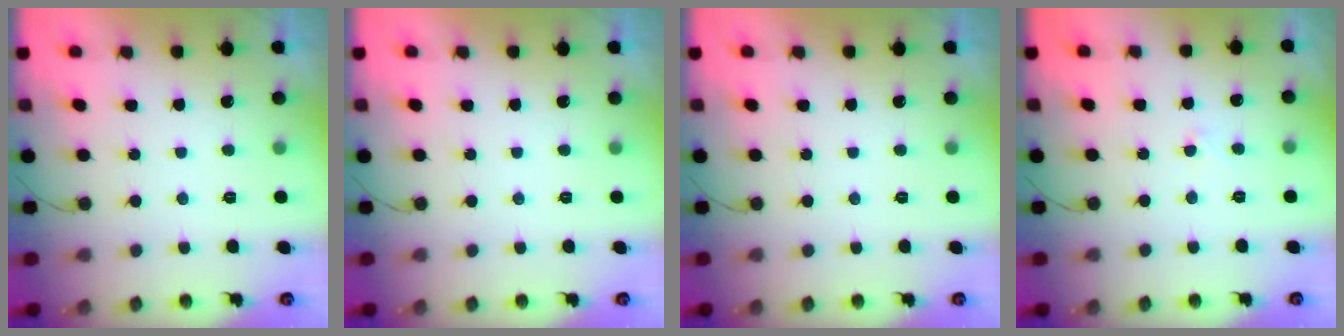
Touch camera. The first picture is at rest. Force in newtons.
{"total": 0.0}
{"total": 0.0}
{"total": 3.1, "press": 3.1, "slide": 0.3}